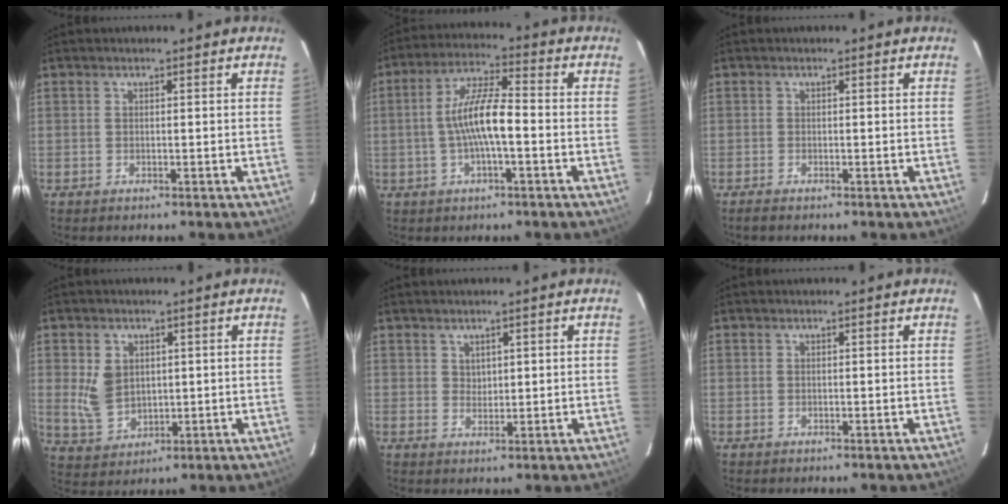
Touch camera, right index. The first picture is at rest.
{"total": 9.3, "force": [-1.7, 1.9, 8.9], "torque": [-0.178, 0.010, -0.032]}
{"total": 1.2, "force": [-1.0, 0.2, 0.5], "torque": [-0.013, -0.004, -0.019]}
{"total": 7.5, "force": [1.2, 5.8, 4.5], "torque": [-0.095, -0.002, 0.040]}
{"total": 1.9, "force": [1.1, 1.4, 0.5], "torque": [-0.004, 0.003, 0.023]}
{"total": 0.0}